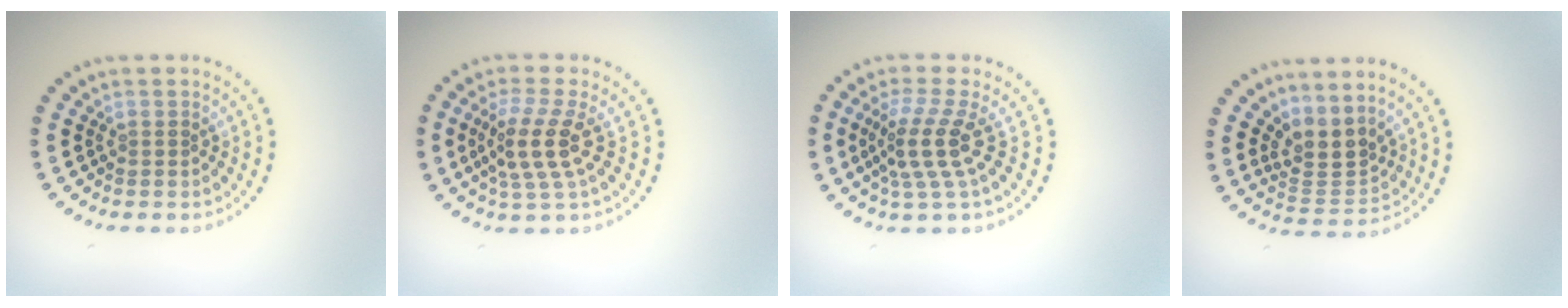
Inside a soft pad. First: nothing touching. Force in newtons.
{"total": 3.8, "press": 3.2, "slide": 2.2}
{"total": 3.8, "press": 2.7, "slide": 2.7}
{"total": 3.2, "press": 2.4, "slide": 2.1}